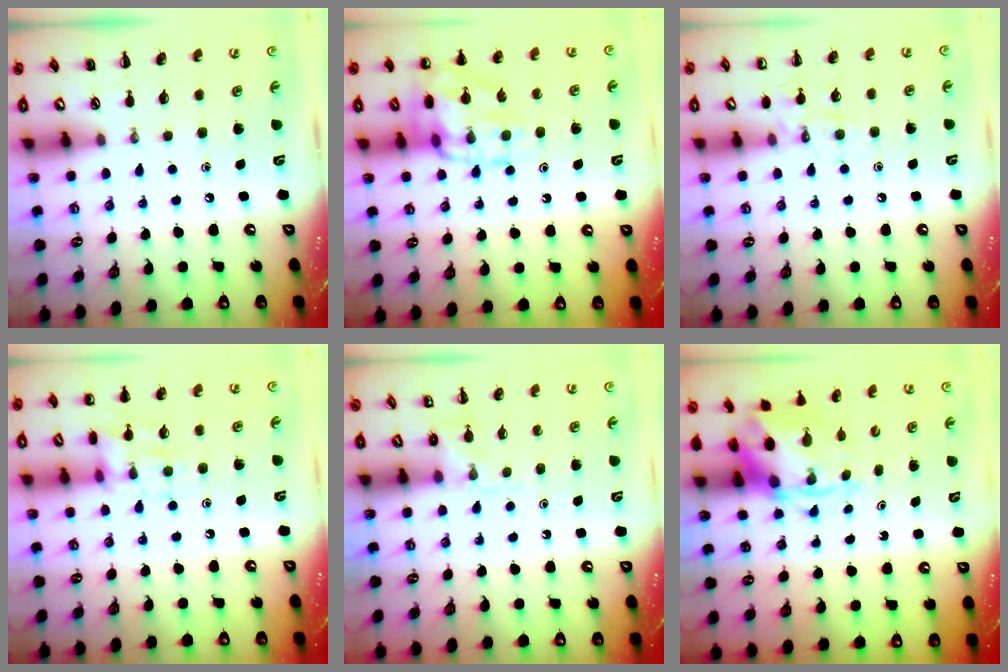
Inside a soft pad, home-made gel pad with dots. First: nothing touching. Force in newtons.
{"total": 13.8, "press": 13.7, "slide": 1.5}
{"total": 8.2, "press": 8.1, "slide": 1.4}
{"total": 11.2, "press": 11.2, "slide": 0.8}
{"total": 5.3, "press": 5.1, "slide": 1.2}
{"total": 4.4, "press": 4.2, "slide": 1.0}